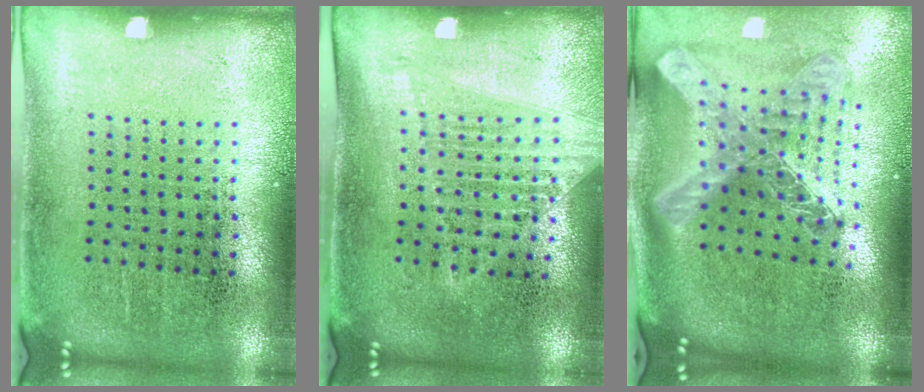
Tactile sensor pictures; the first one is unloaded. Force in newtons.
{"total": 1.4, "press": 1.2, "slide": 0.6}
{"total": 2.9, "press": 2.1, "slide": 2.0}